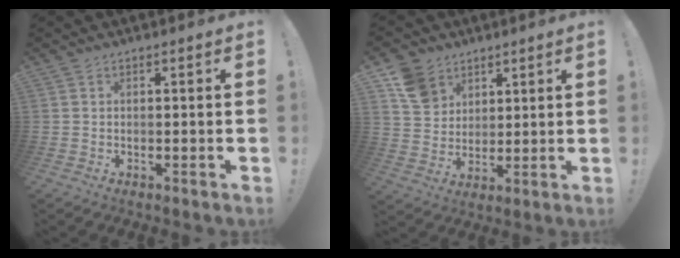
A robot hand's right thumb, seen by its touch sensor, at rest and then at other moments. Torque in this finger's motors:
{"motor_torque": [0.07, 0.08, 0.00, 0.03, 0.00]}